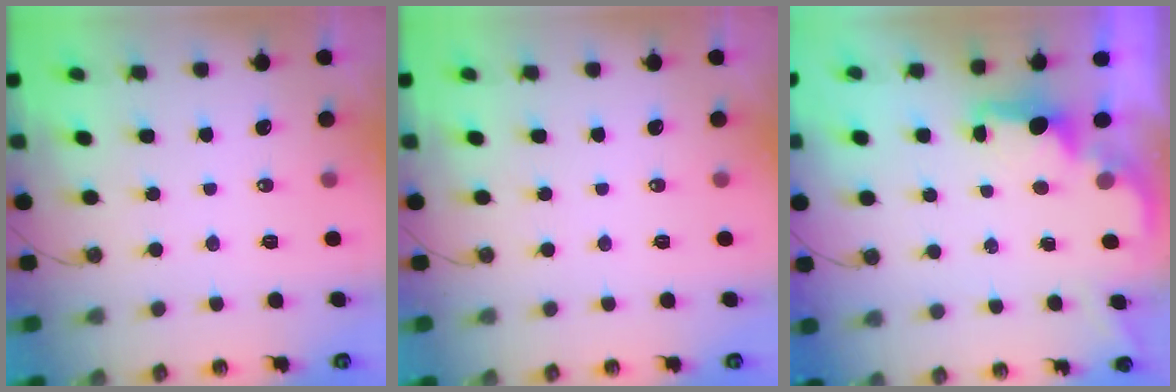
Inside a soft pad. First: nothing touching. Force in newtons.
{"total": 0.0}
{"total": 1.7, "press": 1.5, "slide": 0.7}